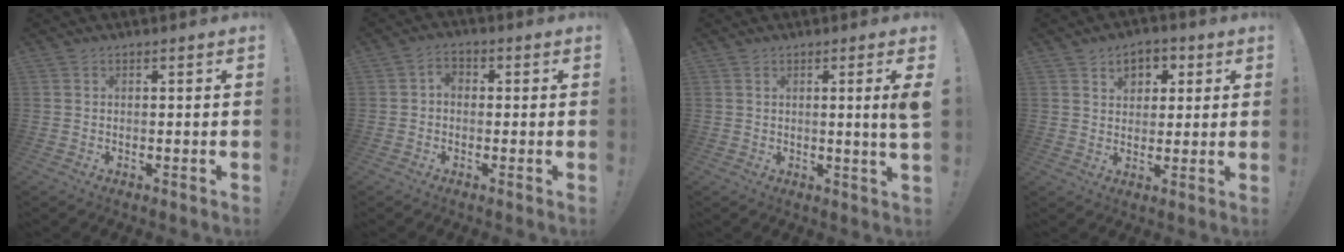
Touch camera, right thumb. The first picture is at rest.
{"total": 3.1, "force": [-0.6, 2.3, 1.9], "torque": [-0.034, 0.010, -0.012]}
{"total": 5.1, "force": [0.9, -0.7, 5.0], "torque": [-0.076, -0.009, 0.010]}
{"total": 6.6, "force": [2.9, 5.3, 2.7], "torque": [-0.039, -0.009, 0.054]}